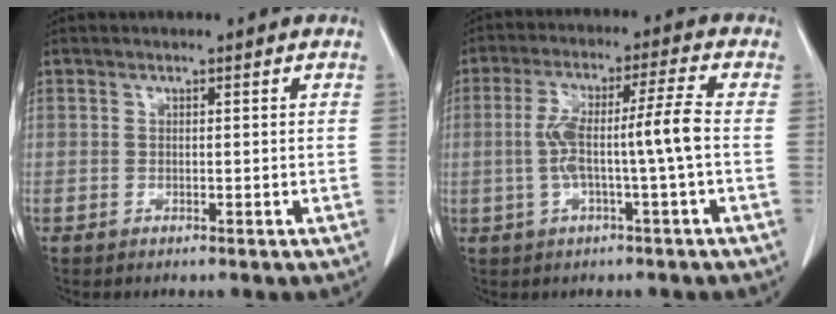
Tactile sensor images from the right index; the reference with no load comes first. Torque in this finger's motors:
{"motor_torque": [1.18, -0.15, 0.61, 0.13]}